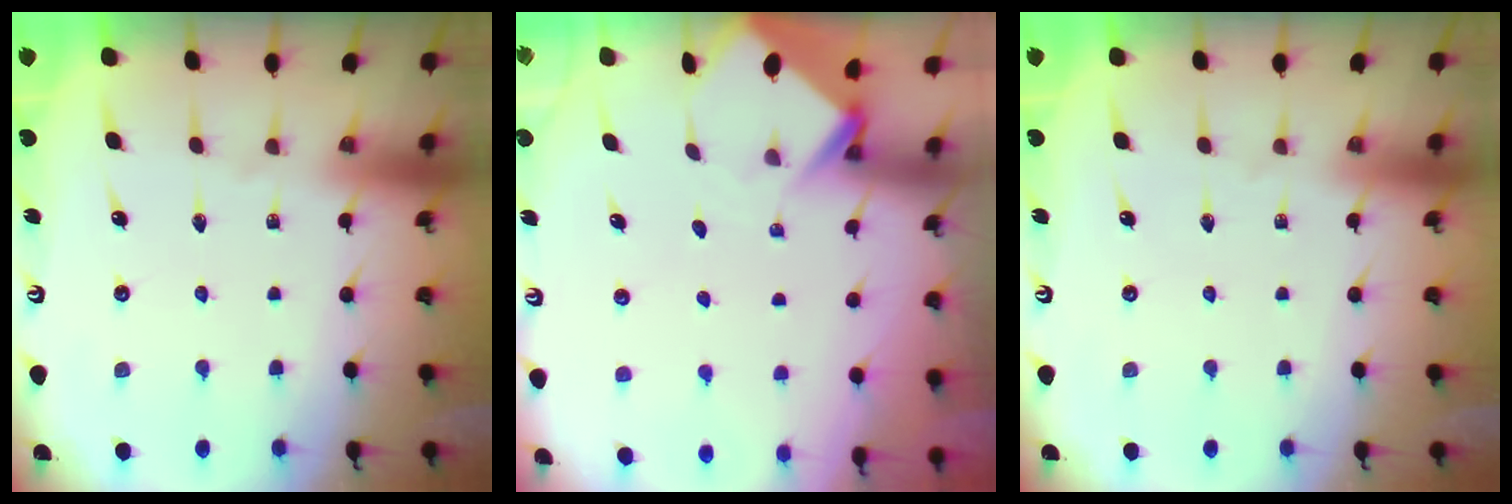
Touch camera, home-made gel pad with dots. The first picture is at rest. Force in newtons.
{"total": 4.0, "press": 4.0, "slide": 0.2}
{"total": 0.0}